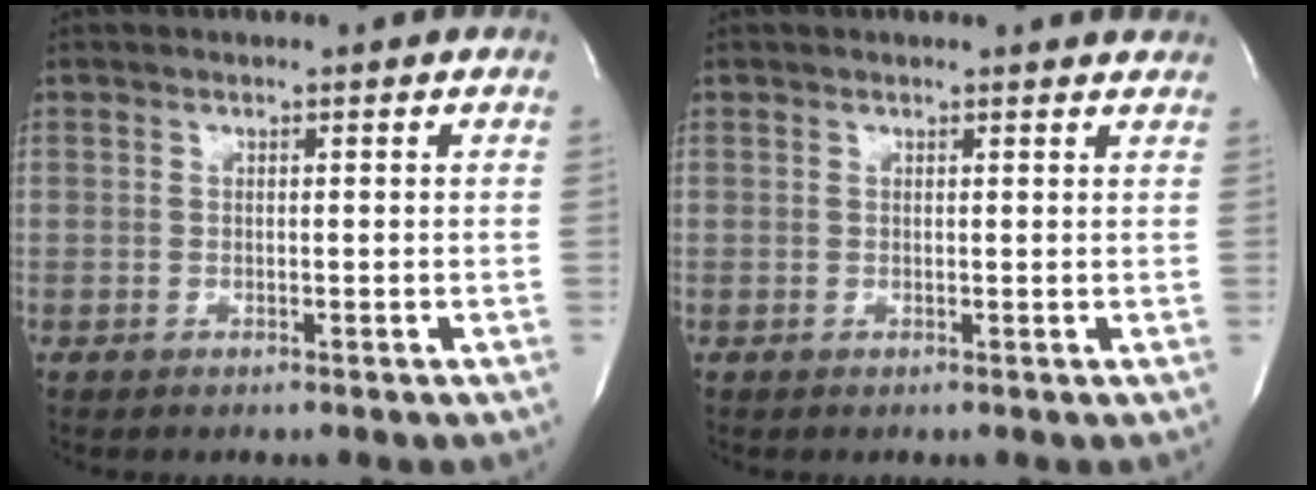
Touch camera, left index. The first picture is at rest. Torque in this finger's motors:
{"motor_torque": [0.31, -0.58, 0.09, 0.01]}